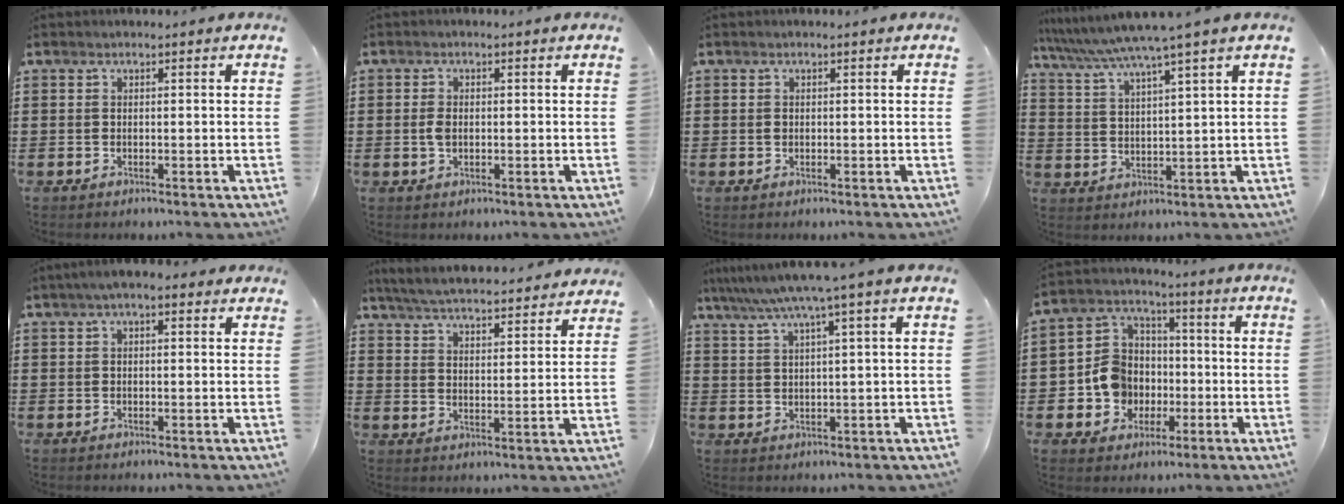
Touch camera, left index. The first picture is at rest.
{"total": 2.2, "force": [-0.1, 1.2, 1.9], "torque": [-0.045, 0.000, -0.004]}
{"total": 0.5, "force": [0.0, 0.4, 0.3], "torque": [-0.008, 0.001, 0.000]}
{"total": 5.5, "force": [4.6, -1.0, 2.8], "torque": [-0.072, -0.027, 0.076]}
{"total": 2.4, "force": [1.1, 0.9, 1.9], "torque": [-0.039, 0.008, 0.018]}
{"total": 5.4, "force": [5.3, -0.3, 1.1], "torque": [-0.046, -0.036, 0.090]}
{"total": 4.9, "force": [3.1, -0.9, 3.7], "torque": [-0.082, -0.014, 0.048]}
{"total": 8.8, "force": [-1.4, 8.2, 2.8], "torque": [-0.103, 0.010, -0.024]}